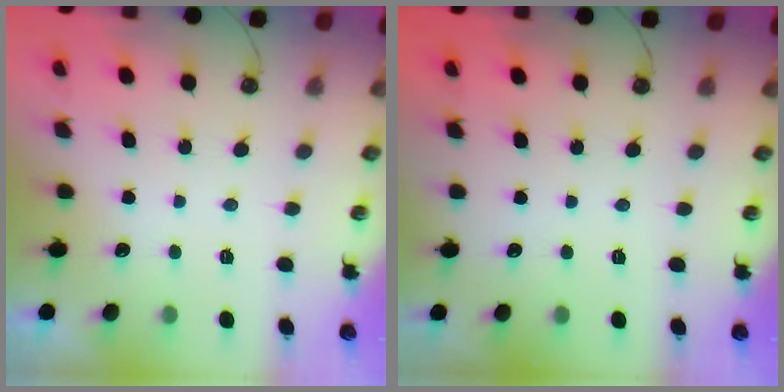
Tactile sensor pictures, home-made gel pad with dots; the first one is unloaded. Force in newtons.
{"total": 0.0}